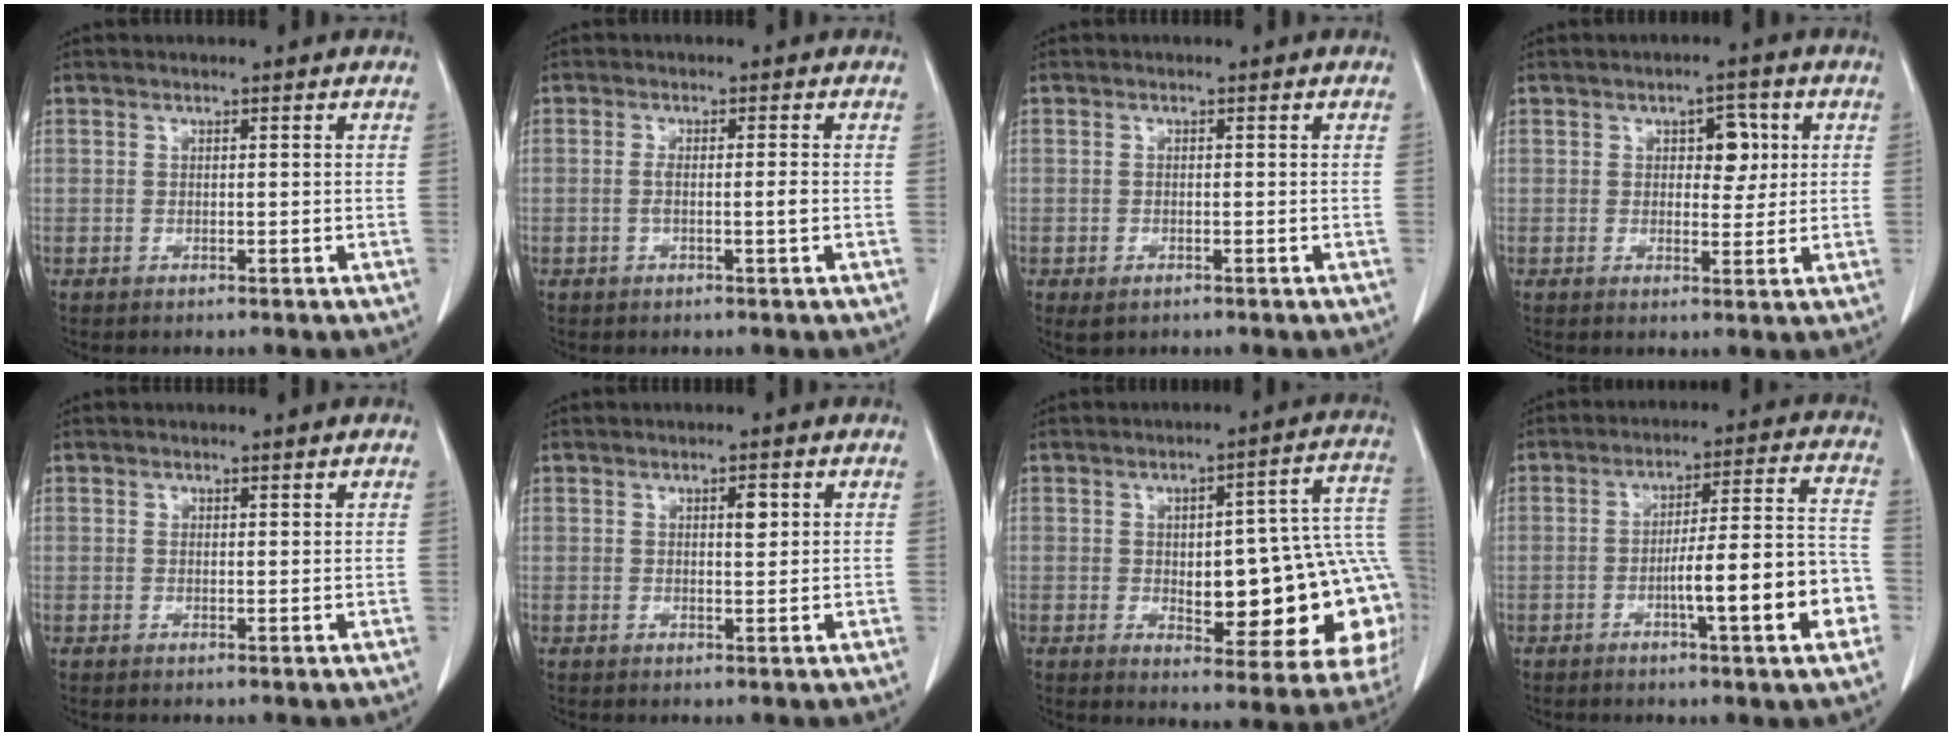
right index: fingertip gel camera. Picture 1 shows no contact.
{"total": 2.2, "force": [-0.4, 0.0, 2.2], "torque": [-0.038, 0.003, -0.006]}
{"total": 1.8, "force": [-0.9, 0.9, 1.2], "torque": [-0.022, -0.002, -0.007]}
{"total": 4.3, "force": [1.2, 2.4, 3.4], "torque": [-0.042, 0.008, 0.018]}
{"total": 0.7, "force": [0.5, 0.3, 0.4], "torque": [-0.006, 0.000, 0.007]}
{"total": 2.2, "force": [0.8, 0.9, 1.8], "torque": [-0.026, -0.003, 0.013]}
{"total": 21.0, "force": [-2.5, 6.8, 19.7], "torque": [-0.165, 0.039, -0.007]}
{"total": 12.8, "force": [-4.2, 1.1, 12.0], "torque": [-0.169, 0.018, -0.057]}